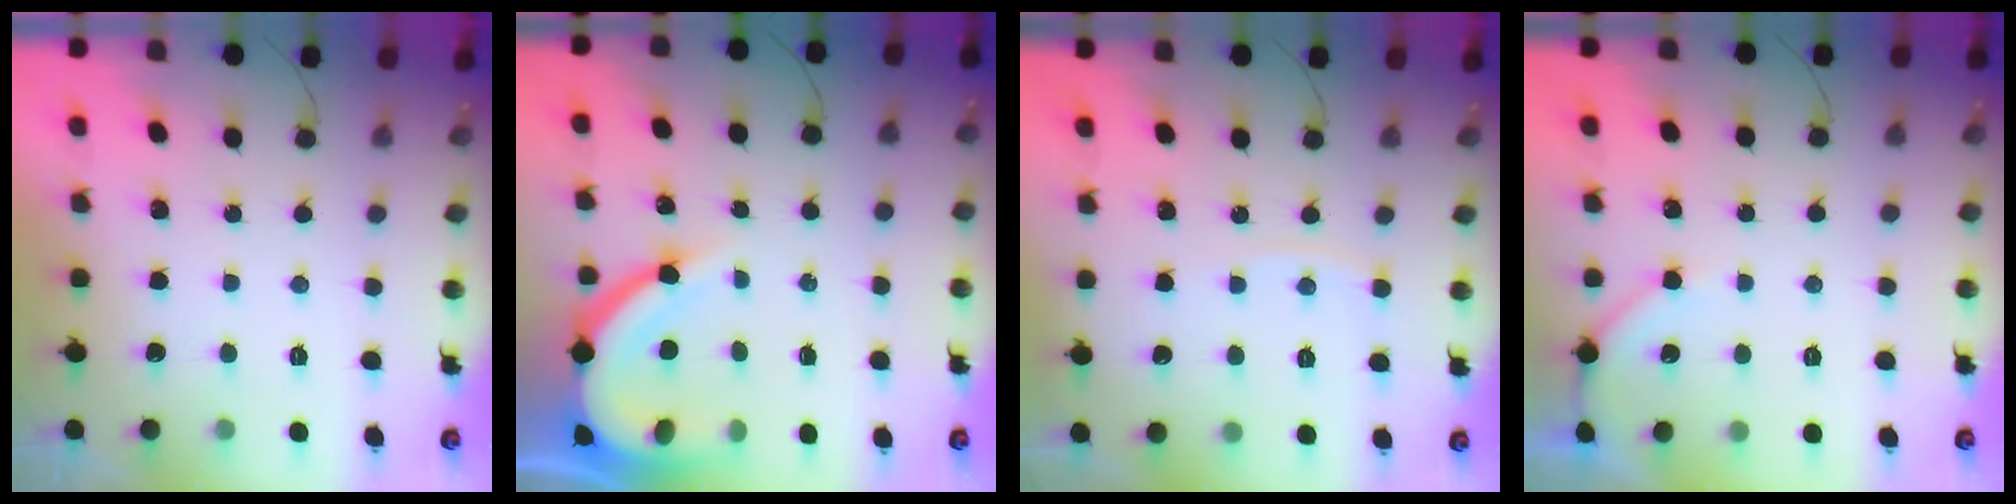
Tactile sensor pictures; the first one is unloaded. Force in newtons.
{"total": 13.0, "press": 12.9, "slide": 1.4}
{"total": 4.9, "press": 4.8, "slide": 0.7}
{"total": 4.0, "press": 3.9, "slide": 0.7}